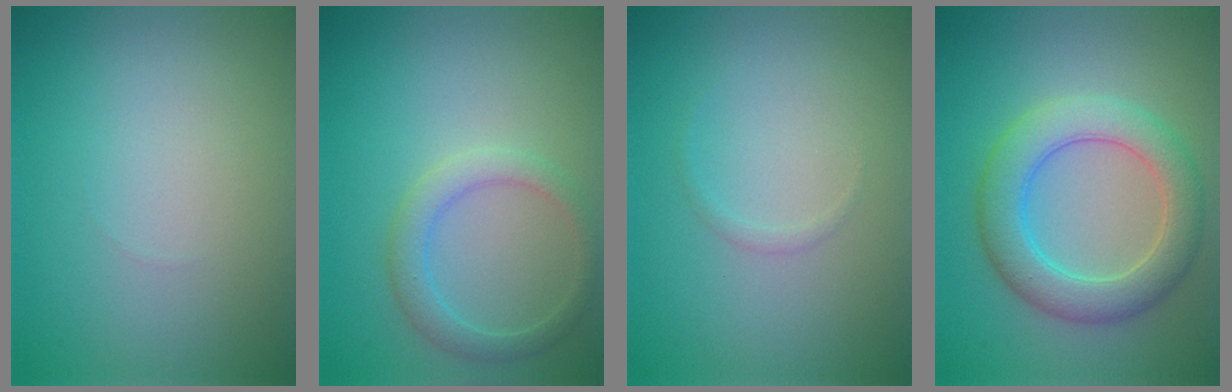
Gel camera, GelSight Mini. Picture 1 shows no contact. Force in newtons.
{"total": 2.5, "press": 2.5, "slide": 0.0}
{"total": 0.6, "press": 0.6, "slide": 0.0}
{"total": 5.6, "press": 5.6, "slide": 0.1}